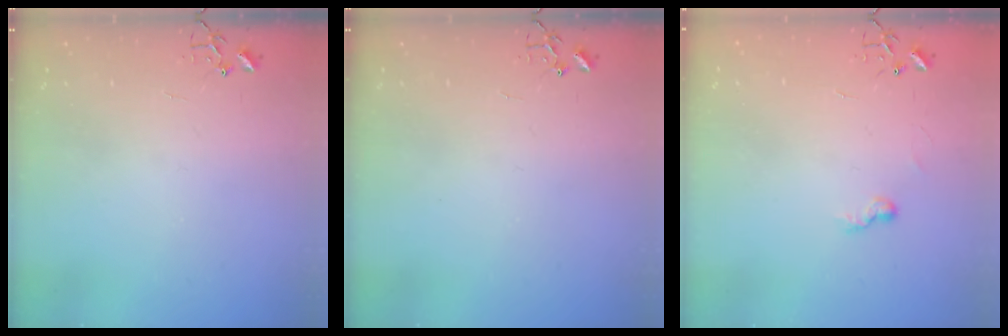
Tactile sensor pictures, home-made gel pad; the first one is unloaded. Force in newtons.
{"total": 0.0}
{"total": 4.6, "press": 4.6, "slide": 0.6}